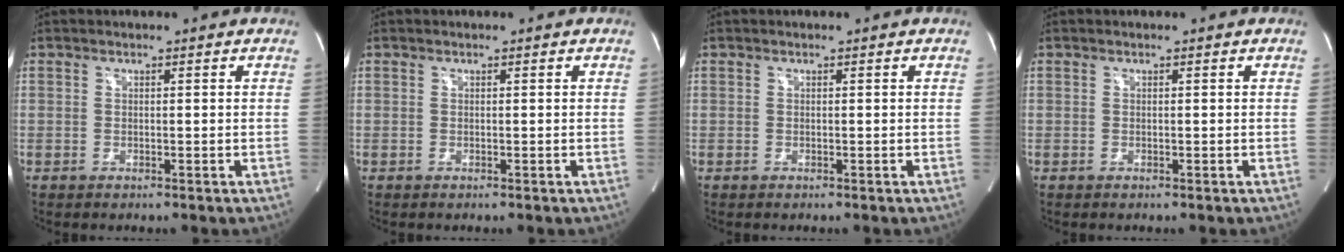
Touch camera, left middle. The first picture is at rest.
{"total": 0.0}
{"total": 0.0}
{"total": 0.0}